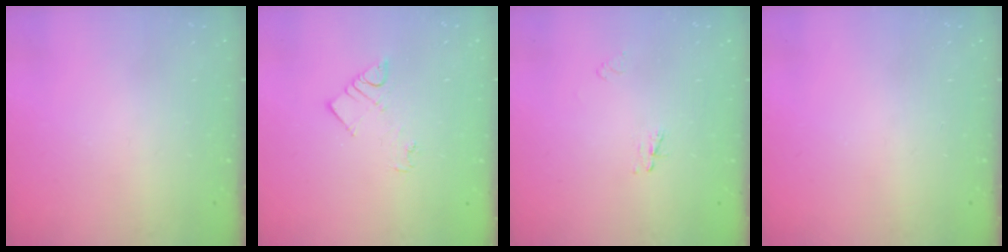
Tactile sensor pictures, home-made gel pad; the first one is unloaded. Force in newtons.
{"total": 5.0, "press": 5.0, "slide": 0.2}
{"total": 2.3, "press": 2.3, "slide": 0.3}
{"total": 0.0}